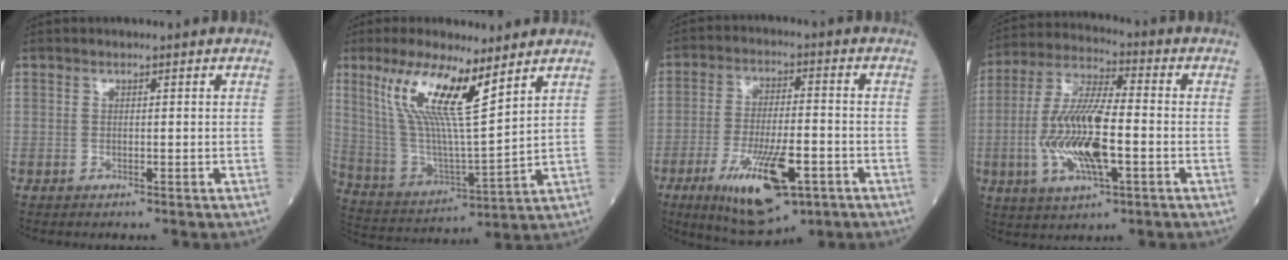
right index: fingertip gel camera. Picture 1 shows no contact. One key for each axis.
{"total": 14.6, "fx": 8.1, "fy": 2.0, "fz": 12.0, "tx": -0.252, "ty": 0.003, "tz": 0.157}
{"total": 14.0, "fx": -6.3, "fy": 4.1, "fz": 11.9, "tx": -0.217, "ty": -0.019, "tz": -0.094}
{"total": 14.0, "fx": -2.9, "fy": 3.5, "fz": 13.3, "tx": -0.275, "ty": -0.001, "tz": -0.051}